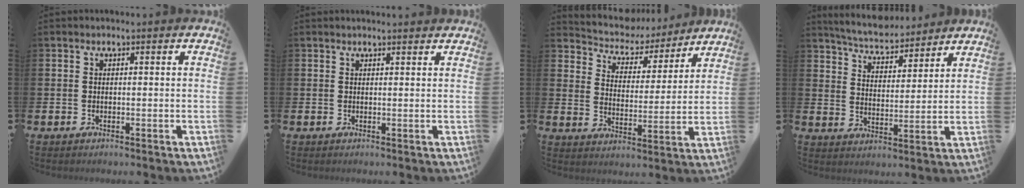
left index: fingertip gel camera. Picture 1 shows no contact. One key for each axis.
{"total": 0.8, "fx": 0.8, "fy": -0.1, "fz": 0.1, "tx": 0.006, "ty": -0.004, "tz": 0.012}
{"total": 6.4, "fx": 6.0, "fy": 2.3, "fz": 0.6, "tx": -0.046, "ty": -0.047, "tz": 0.102}
{"total": 5.7, "fx": 5.5, "fy": 1.1, "fz": 0.9, "tx": -0.047, "ty": -0.034, "tz": 0.097}